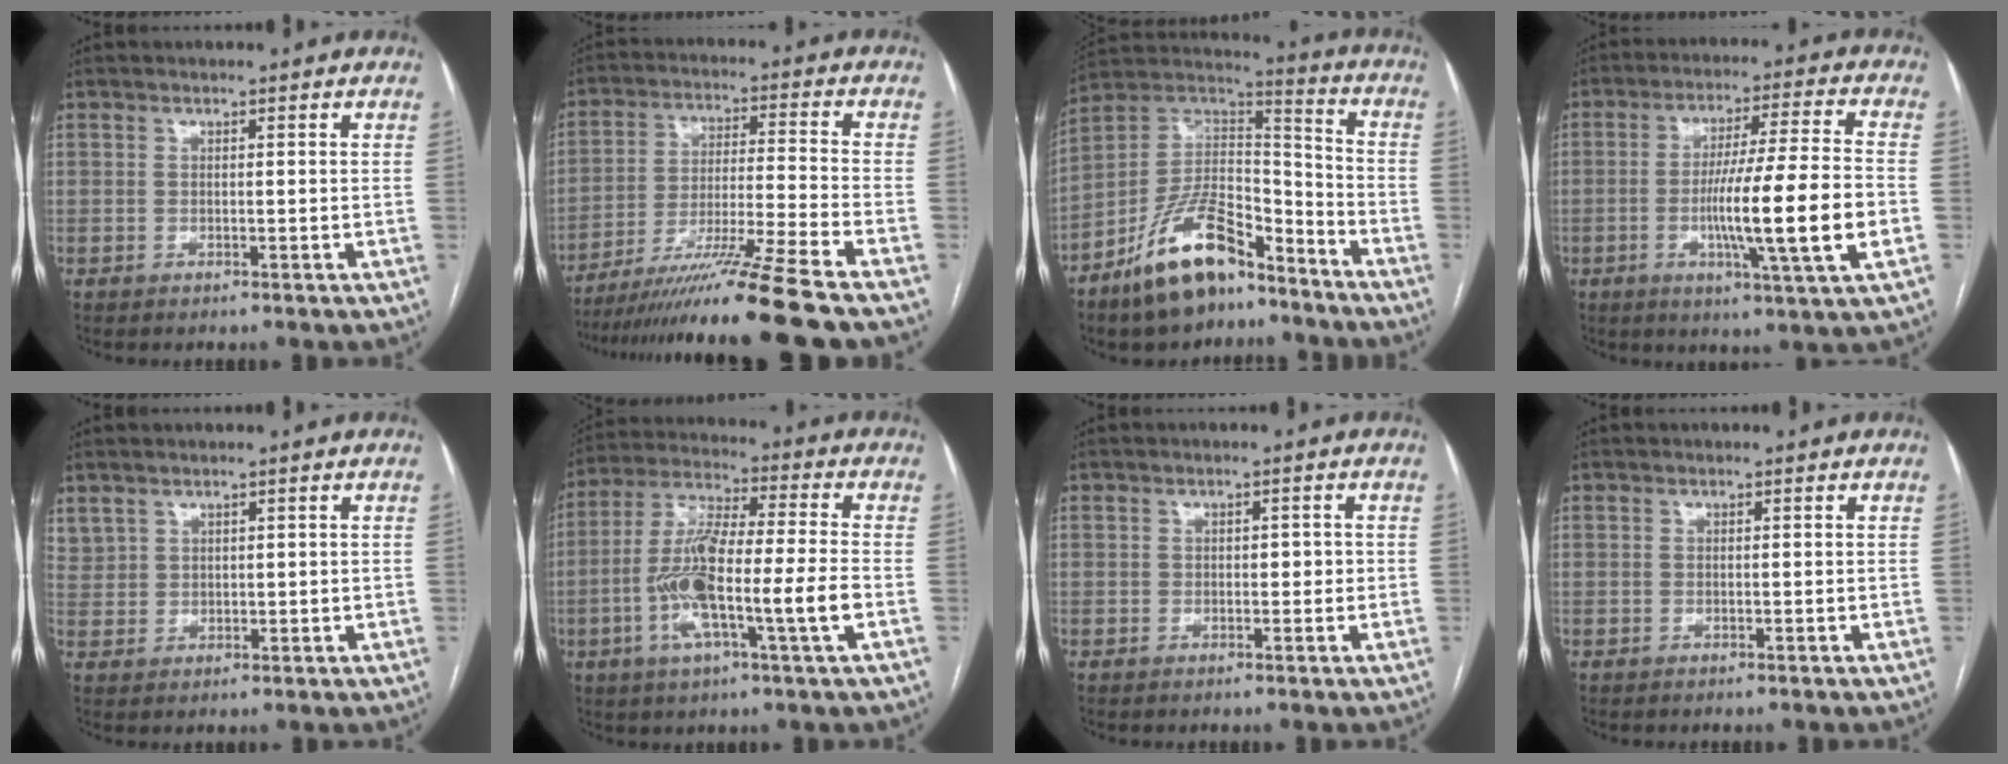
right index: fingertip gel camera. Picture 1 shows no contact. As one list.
[{"total": 16.0, "force": [-12.9, -3.1, 9.0], "torque": [-0.161, -0.033, -0.219]}, {"total": 16.4, "force": [-11.4, 6.2, 10.1], "torque": [-0.187, 0.026, -0.203]}, {"total": 15.0, "force": [-3.2, -0.6, 14.7], "torque": [-0.248, -0.010, -0.058]}, {"total": 3.4, "force": [2.7, 2.0, 0.6], "torque": [-0.011, 0.007, 0.064]}, {"total": 14.8, "force": [-3.6, 1.1, 14.3], "torque": [-0.278, 0.001, -0.071]}, {"total": 1.7, "force": [-0.1, 1.0, 1.4], "torque": [-0.016, 0.006, -0.001]}, {"total": 0.0}]